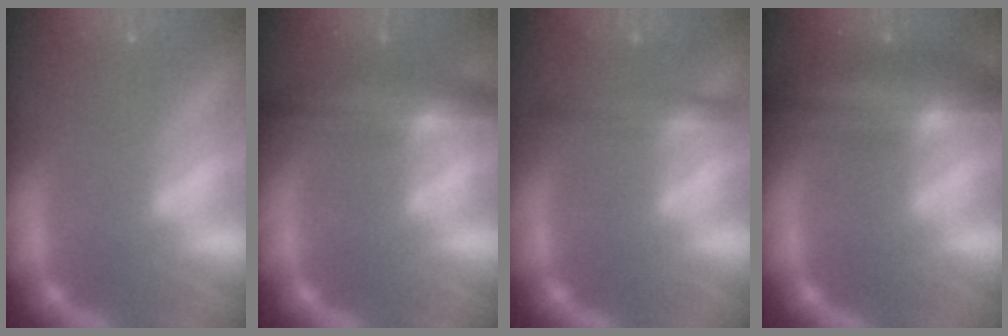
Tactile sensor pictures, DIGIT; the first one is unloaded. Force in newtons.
{"total": 6.0}
{"total": 3.0}
{"total": 8.5}